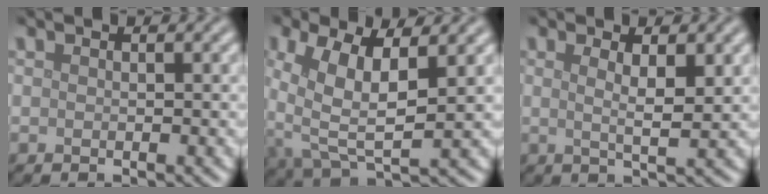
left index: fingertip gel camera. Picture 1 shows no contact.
{"total": 7.1, "force": [1.3, 3.1, 6.2], "torque": [-0.132, 0.002, 0.020]}
{"total": 2.9, "force": [0.9, 0.7, 2.7], "torque": [-0.044, -0.004, 0.013]}